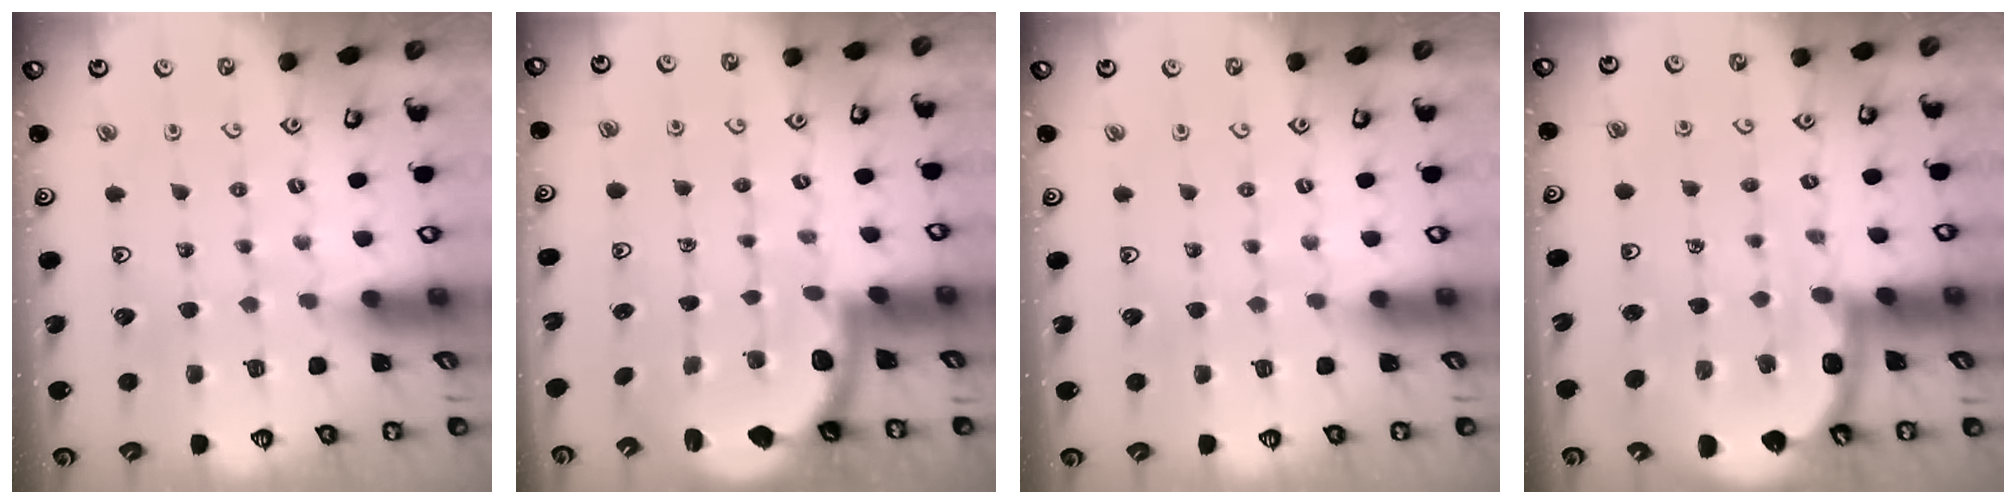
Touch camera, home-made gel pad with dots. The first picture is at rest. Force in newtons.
{"total": 2.0, "press": 1.9, "slide": 0.5}
{"total": 0.0}
{"total": 7.3, "press": 7.0, "slide": 2.1}